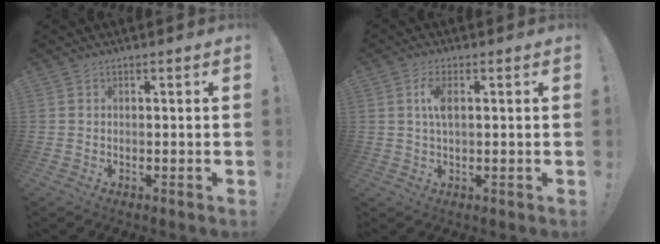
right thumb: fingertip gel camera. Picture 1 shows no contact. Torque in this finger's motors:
{"motor_torque": [0.00, -0.09, 0.85, -0.32, -0.01]}